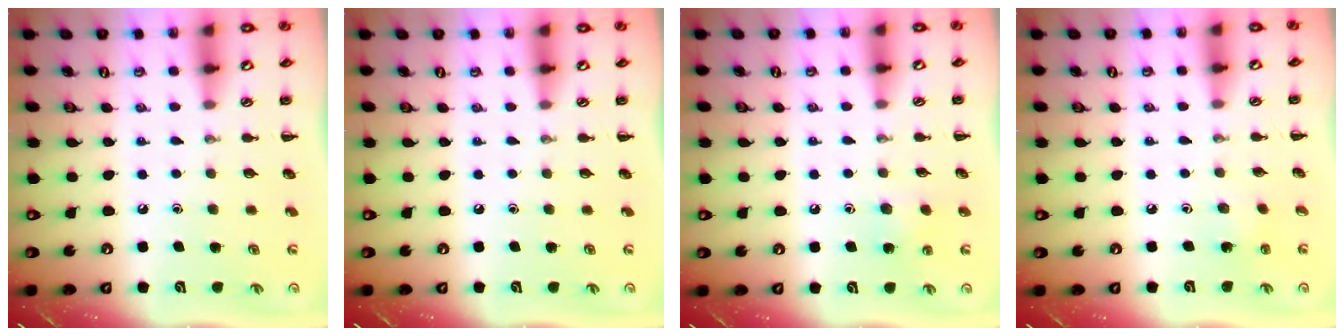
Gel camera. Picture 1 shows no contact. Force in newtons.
{"total": 0.0}
{"total": 6.8, "press": 6.6, "slide": 1.6}
{"total": 2.4, "press": 2.3, "slide": 0.6}